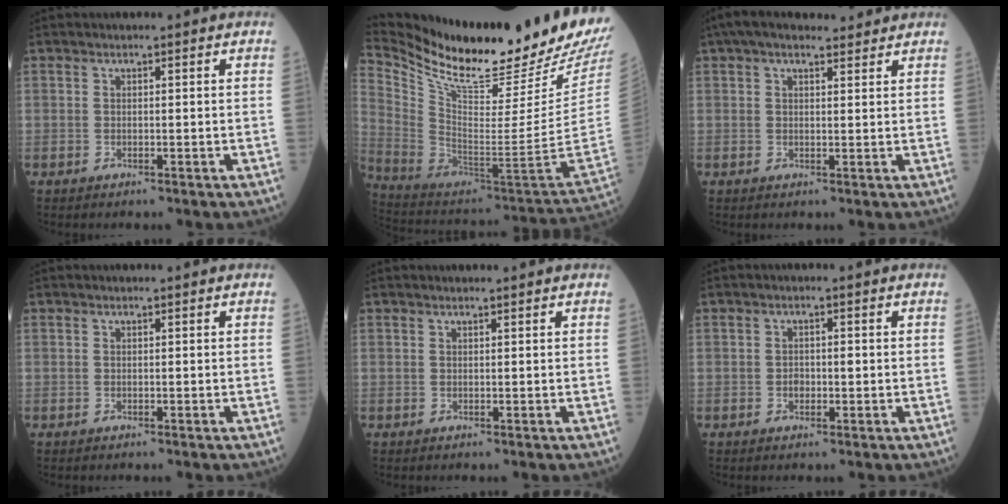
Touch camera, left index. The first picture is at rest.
{"total": 30.7, "force": [26.4, 1.2, 15.5], "torque": [-0.278, -0.103, 0.397]}
{"total": 7.6, "force": [6.2, 2.5, 3.7], "torque": [-0.064, 0.041, 0.096]}
{"total": 0.0}
{"total": 1.3, "force": [1.2, 0.0, 0.5], "torque": [-0.007, 0.010, 0.018]}
{"total": 1.8, "force": [-0.3, 1.1, 1.4], "torque": [-0.025, 0.005, -0.003]}